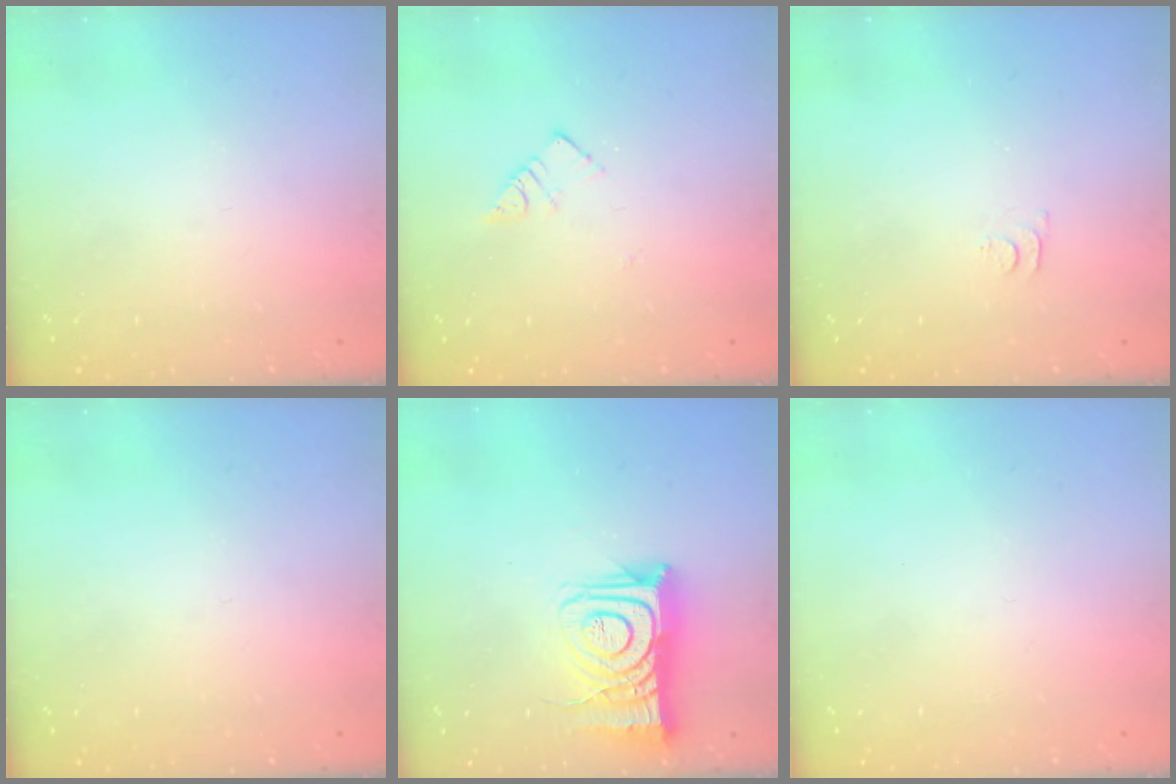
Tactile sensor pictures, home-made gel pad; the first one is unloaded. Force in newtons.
{"total": 4.6, "press": 4.6, "slide": 0.2}
{"total": 4.4, "press": 4.4, "slide": 0.4}
{"total": 0.0}
{"total": 13.6, "press": 13.6, "slide": 1.0}
{"total": 1.8, "press": 1.7, "slide": 0.1}